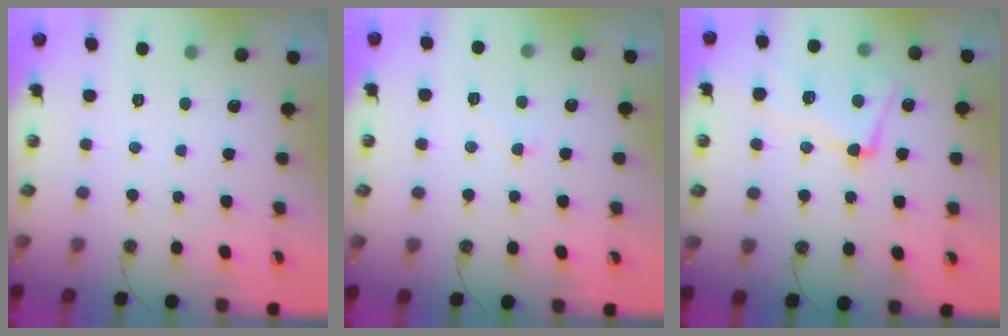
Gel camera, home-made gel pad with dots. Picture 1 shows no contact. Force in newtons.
{"total": 2.7, "press": 2.7, "slide": 0.5}
{"total": 6.7, "press": 6.5, "slide": 1.9}